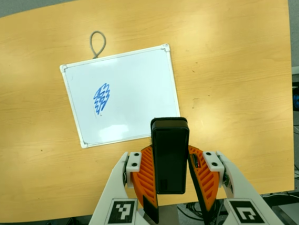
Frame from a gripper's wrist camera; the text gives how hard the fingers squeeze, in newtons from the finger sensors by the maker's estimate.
{"total": 6.1, "left": 5.2, "right": 7.0}